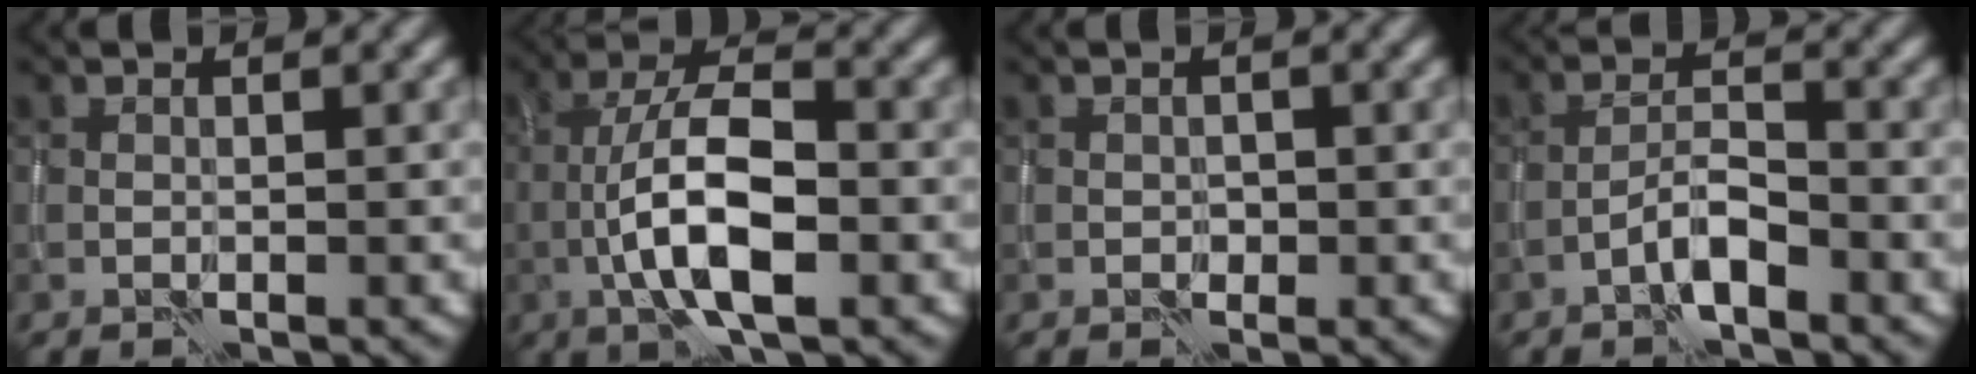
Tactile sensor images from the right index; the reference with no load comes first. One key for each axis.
{"total": 7.5, "fx": -2.2, "fy": 2.5, "fz": 6.8, "tx": -0.122, "ty": 0.016, "tz": -0.046}
{"total": 0.7, "fx": 0.0, "fy": 0.6, "fz": 0.2, "tx": -0.003, "ty": -0.002, "tz": 0.002}
{"total": 2.5, "fx": -1.7, "fy": 0.4, "fz": 1.9, "tx": -0.036, "ty": 0.012, "tz": -0.036}